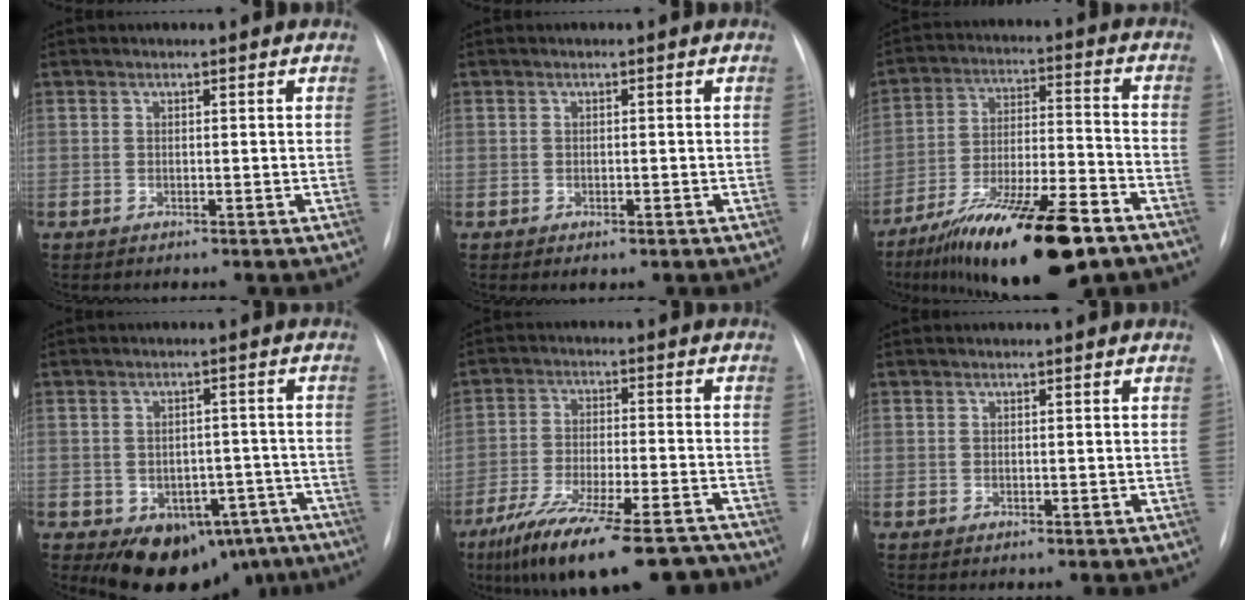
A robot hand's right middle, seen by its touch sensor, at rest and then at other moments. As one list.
[{"total": 1.2, "force": [-0.6, 0.6, 0.9], "torque": [-0.010, -0.001, -0.003]}, {"total": 19.7, "force": [-13.5, 3.6, 13.9], "torque": [-0.211, -0.008, -0.225]}, {"total": 12.5, "force": [-7.9, 7.8, 5.8], "torque": [-0.050, 0.022, -0.099]}, {"total": 19.5, "force": [-15.7, 3.9, 11.0], "torque": [-0.158, -0.008, -0.245]}, {"total": 0.0}]